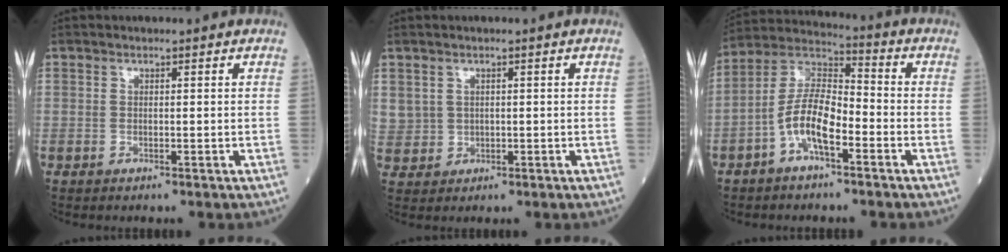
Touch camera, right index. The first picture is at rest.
{"total": 4.4, "force": [1.3, 4.1, 0.9], "torque": [-0.028, 0.008, 0.040]}
{"total": 9.8, "force": [-3.9, 3.3, 8.4], "torque": [-0.178, 0.020, -0.078]}